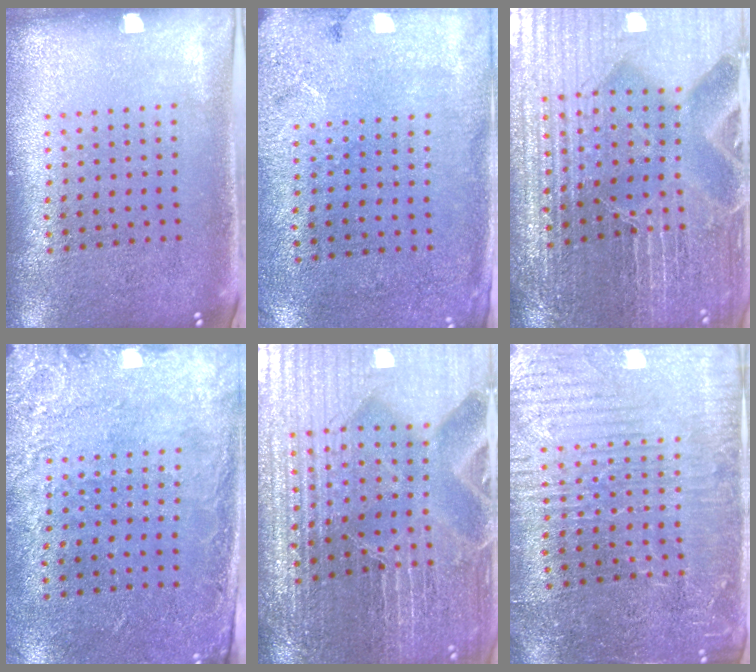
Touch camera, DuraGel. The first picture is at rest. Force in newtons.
{"total": 2.6, "press": 2.1, "slide": 1.6}
{"total": 4.5, "press": 4.4, "slide": 1.3}
{"total": 2.8, "press": 2.0, "slide": 1.9}
{"total": 4.5, "press": 4.4, "slide": 1.3}
{"total": 4.2, "press": 3.9, "slide": 1.4}